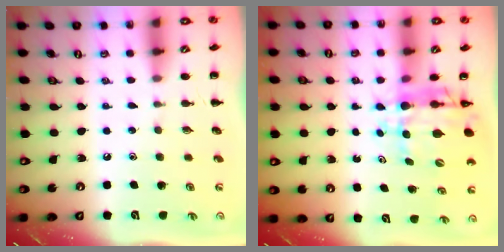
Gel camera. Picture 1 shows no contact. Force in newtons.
{"total": 7.1, "press": 6.7, "slide": 2.2}